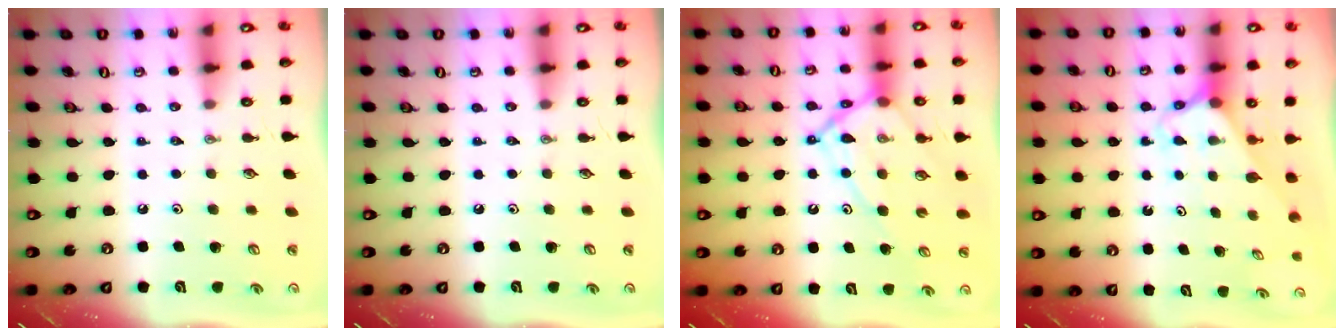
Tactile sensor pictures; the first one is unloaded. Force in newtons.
{"total": 0.0}
{"total": 13.2, "press": 13.2, "slide": 0.8}
{"total": 2.6, "press": 2.6, "slide": 0.1}